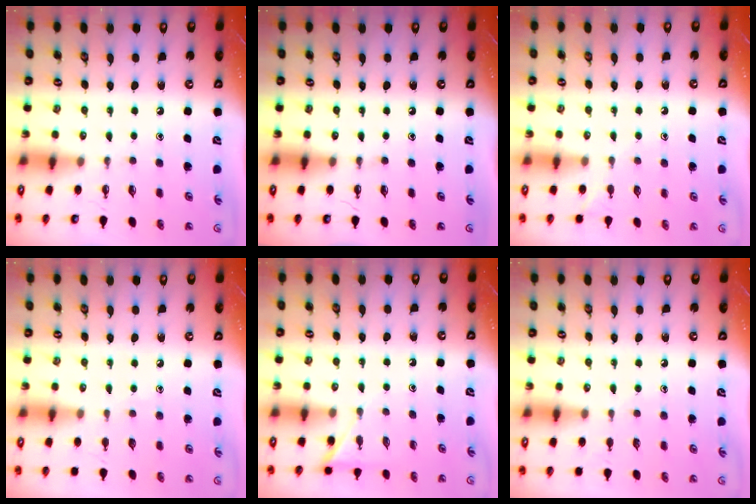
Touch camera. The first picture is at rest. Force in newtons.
{"total": 0.0}
{"total": 4.6, "press": 4.6, "slide": 0.5}
{"total": 3.2, "press": 3.2, "slide": 0.3}
{"total": 4.1, "press": 4.1, "slide": 0.4}
{"total": 3.9, "press": 3.9, "slide": 0.3}